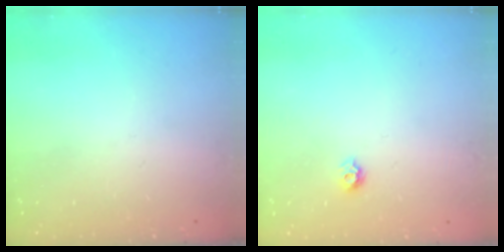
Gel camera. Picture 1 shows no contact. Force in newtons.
{"total": 5.9, "press": 5.8, "slide": 0.7}